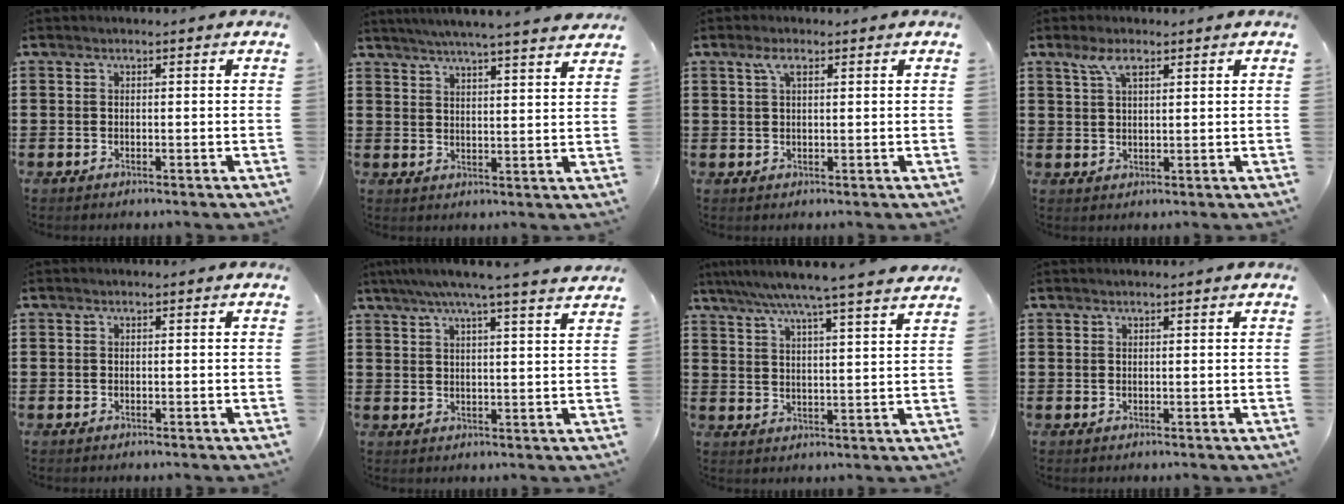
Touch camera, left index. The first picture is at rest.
{"total": 4.6, "force": [4.3, -0.6, 1.5], "torque": [-0.045, -0.019, 0.074]}
{"total": 2.9, "force": [1.4, 1.0, 2.3], "torque": [-0.052, 0.006, 0.023]}
{"total": 3.9, "force": [2.3, 1.4, 2.8], "torque": [-0.064, 0.006, 0.040]}
{"total": 0.0}
{"total": 5.3, "force": [4.4, -0.6, 2.9], "torque": [-0.071, -0.016, 0.075]}
{"total": 6.7, "force": [5.7, -1.0, 3.3], "torque": [-0.083, -0.029, 0.097]}
{"total": 0.5, "force": [0.4, 0.0, 0.3], "torque": [-0.006, 0.000, 0.008]}